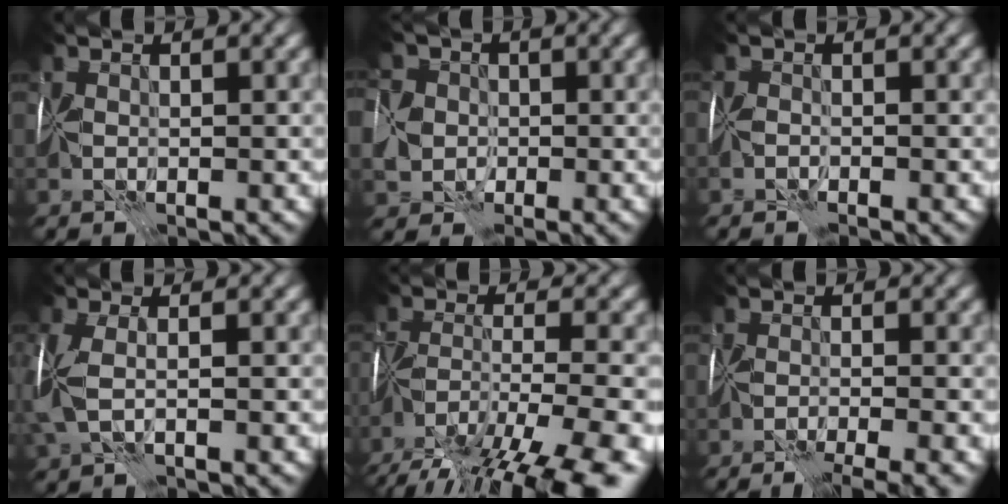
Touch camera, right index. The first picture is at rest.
{"total": 7.9, "force": [-2.4, 6.9, 2.9], "torque": [-0.059, 0.000, -0.075]}
{"total": 1.3, "force": [-1.2, 0.3, 0.5], "torque": [-0.004, 0.000, -0.025]}
{"total": 3.0, "force": [-0.2, 1.5, 2.6], "torque": [-0.071, 0.003, -0.005]}
{"total": 15.0, "force": [-11.7, 4.5, 8.3], "torque": [-0.152, -0.036, -0.158]}
{"total": 6.2, "force": [-4.8, 1.5, 3.8], "torque": [-0.044, -0.015, -0.057]}